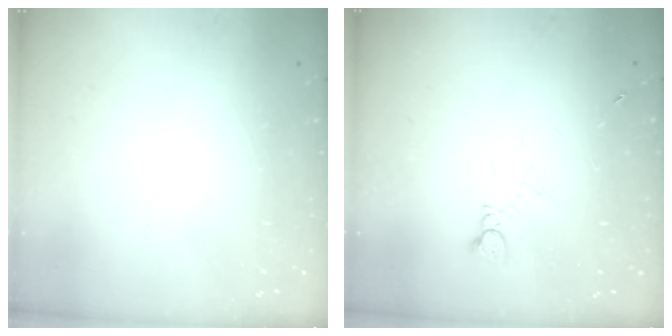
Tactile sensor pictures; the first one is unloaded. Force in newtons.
{"total": 2.4, "press": 2.3, "slide": 0.3}